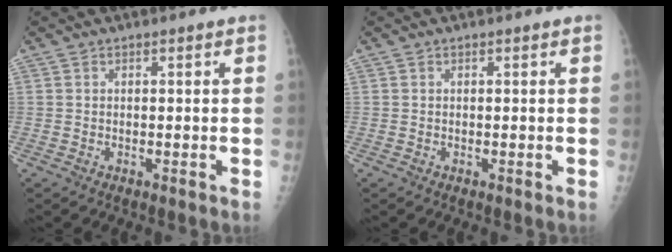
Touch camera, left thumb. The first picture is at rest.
{"total": 0.0}